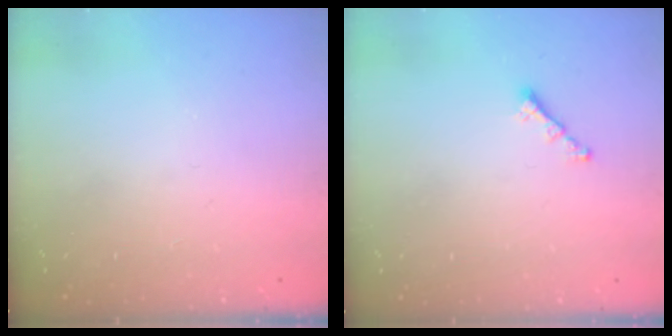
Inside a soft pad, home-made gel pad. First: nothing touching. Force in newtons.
{"total": 1.6, "press": 1.5, "slide": 0.5}